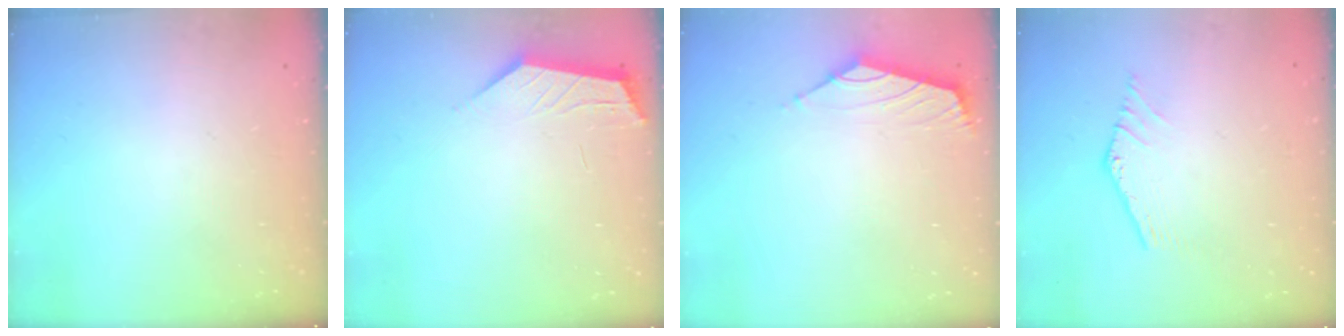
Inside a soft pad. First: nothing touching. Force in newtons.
{"total": 1.8, "press": 1.7, "slide": 0.4}
{"total": 1.6, "press": 1.4, "slide": 0.7}
{"total": 0.0}